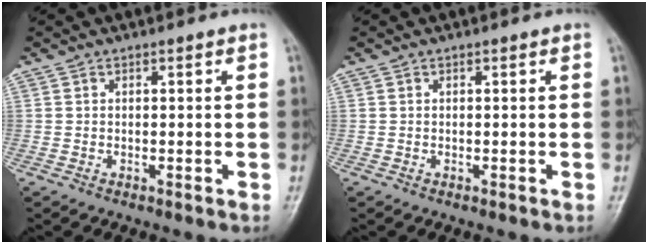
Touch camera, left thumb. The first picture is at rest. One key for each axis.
{"total": 0.0}